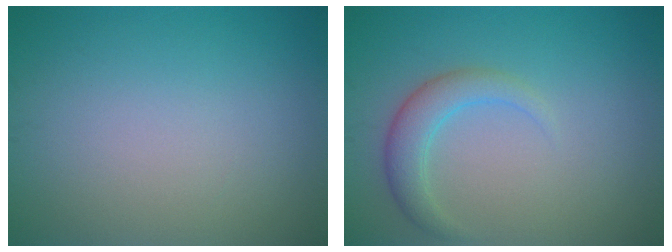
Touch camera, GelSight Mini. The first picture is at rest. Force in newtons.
{"total": 2.8, "press": 2.8, "slide": 0.2}